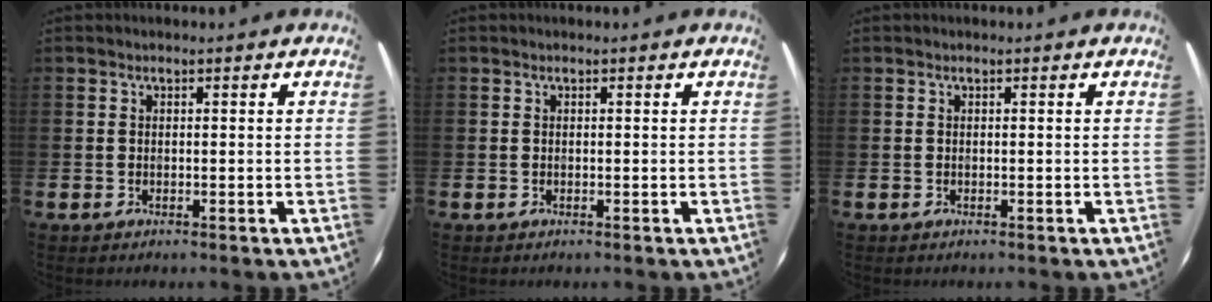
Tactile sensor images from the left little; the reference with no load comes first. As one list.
[{"total": 0.0}, {"total": 0.0}]